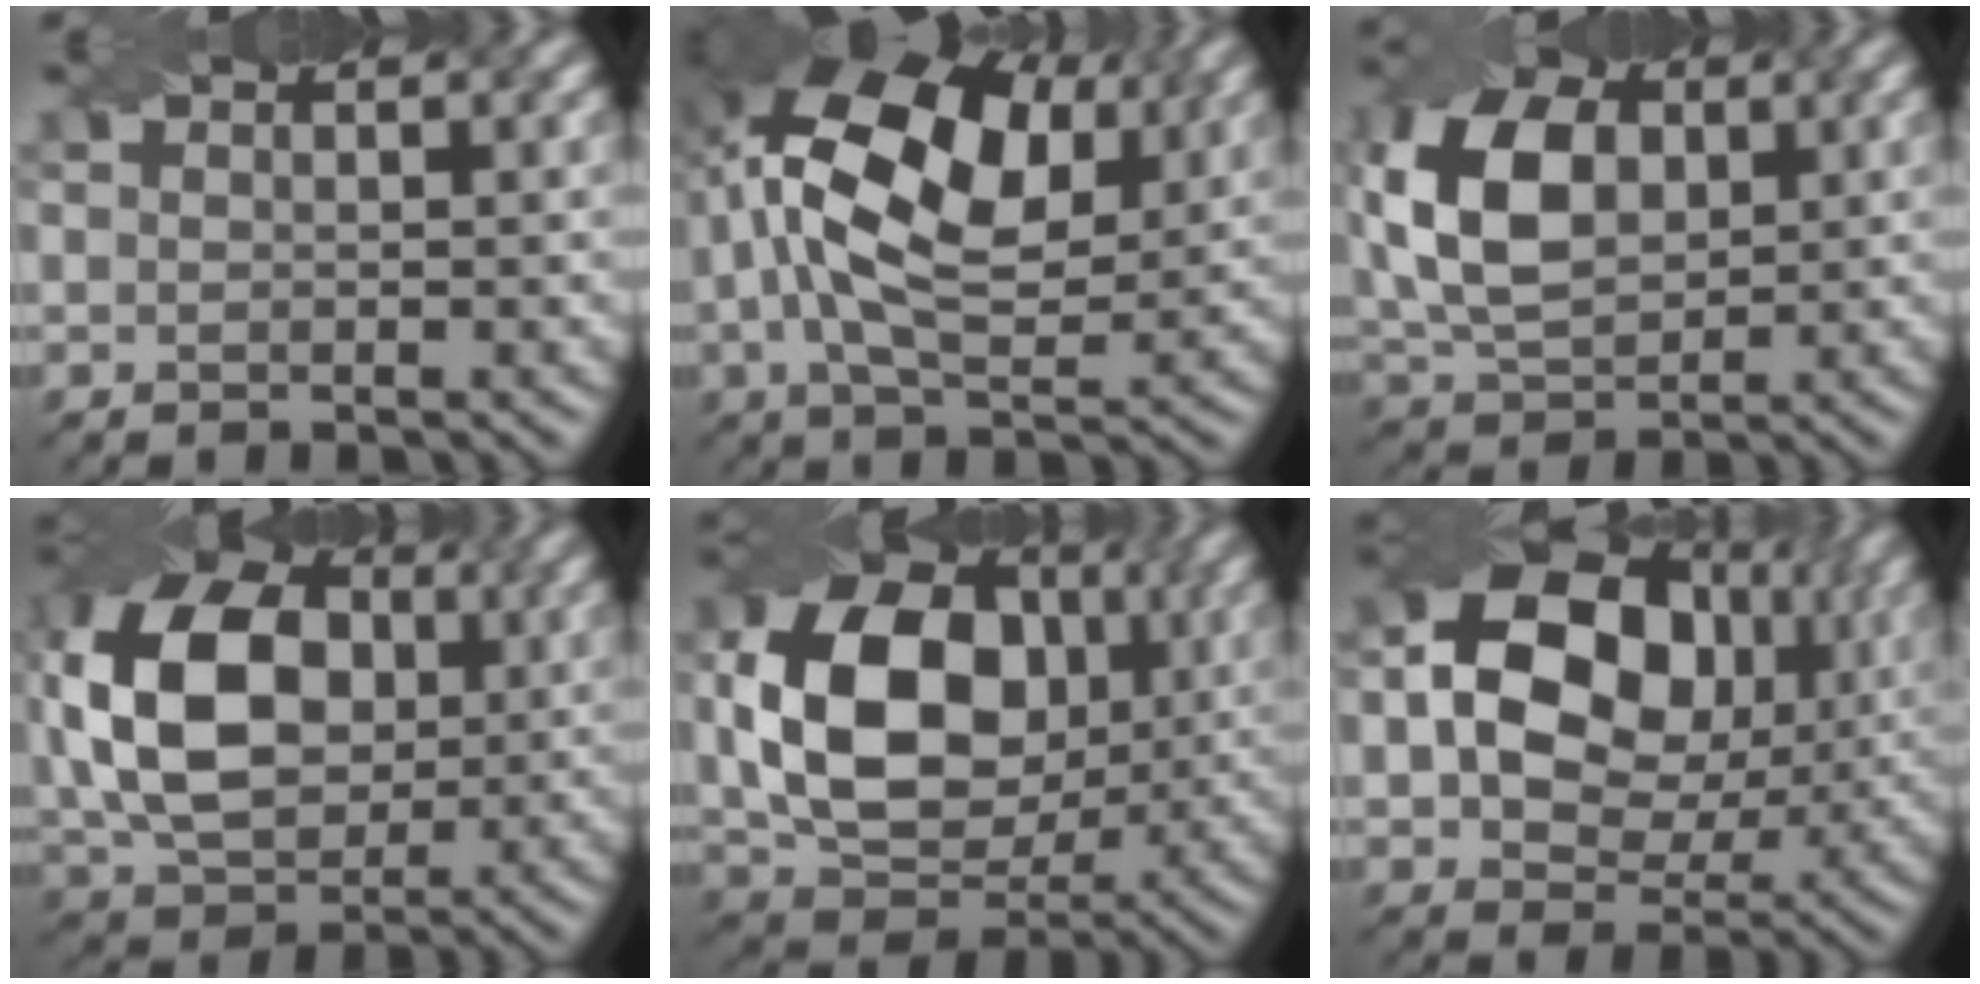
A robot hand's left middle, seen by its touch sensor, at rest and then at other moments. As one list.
[{"total": 15.0, "force": [4.1, 8.6, 11.7], "torque": [-0.192, 0.022, 0.065]}, {"total": 10.0, "force": [1.8, 6.6, 7.4], "torque": [-0.171, 0.017, 0.028]}, {"total": 13.5, "force": [1.6, 9.4, 9.6], "torque": [-0.211, 0.014, 0.029]}, {"total": 12.1, "force": [1.1, 8.9, 8.2], "torque": [-0.159, 0.001, 0.026]}, {"total": 13.4, "force": [2.2, 9.6, 9.1], "torque": [-0.150, 0.016, 0.033]}]